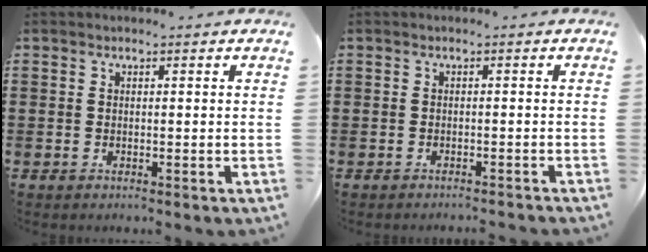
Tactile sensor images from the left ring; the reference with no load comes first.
{"total": 0.8, "force": [-0.8, -0.1, 0.2], "torque": [-0.004, -0.001, -0.015]}